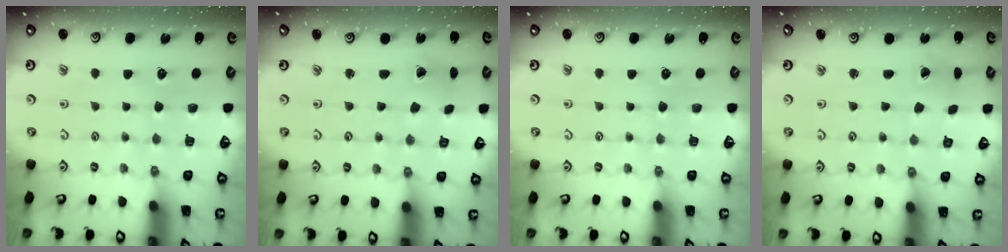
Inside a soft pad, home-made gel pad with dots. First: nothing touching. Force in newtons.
{"total": 1.3, "press": 1.2, "slide": 0.2}
{"total": 0.0}
{"total": 1.6, "press": 1.6, "slide": 0.3}